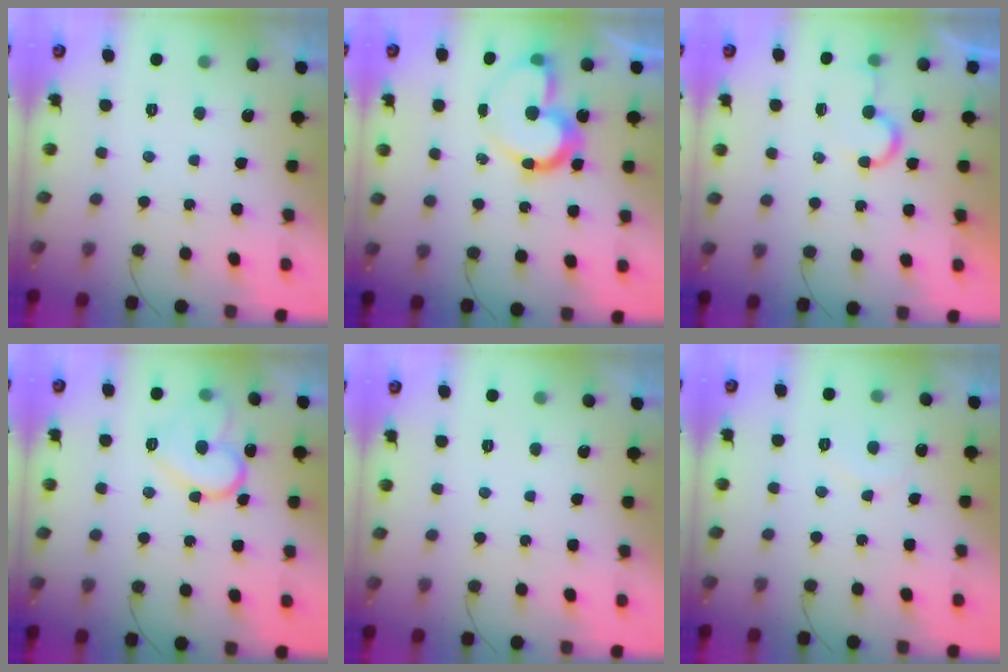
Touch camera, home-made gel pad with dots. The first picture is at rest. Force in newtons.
{"total": 13.1, "press": 13.0, "slide": 2.1}
{"total": 5.5, "press": 5.3, "slide": 1.5}
{"total": 13.4, "press": 13.4, "slide": 1.0}
{"total": 0.0}
{"total": 4.9, "press": 4.8, "slide": 0.3}